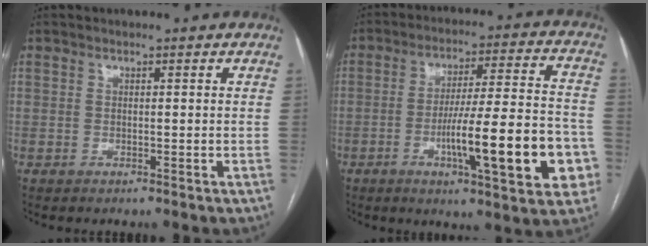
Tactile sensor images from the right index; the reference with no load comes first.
{"total": 17.9, "force": [-5.5, 2.5, 16.9], "torque": [-0.226, 0.014, -0.072]}